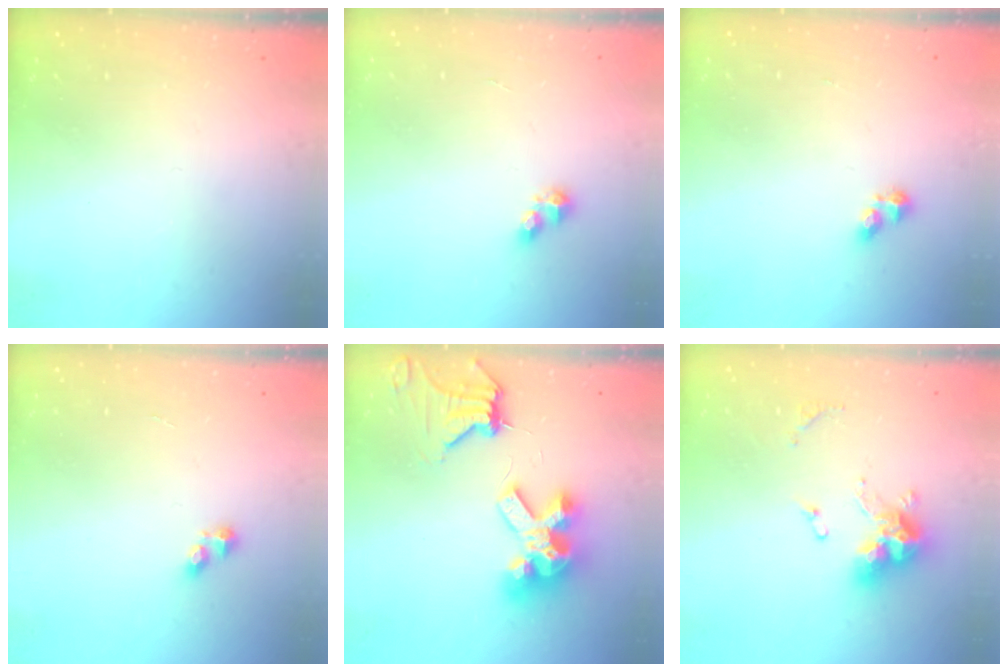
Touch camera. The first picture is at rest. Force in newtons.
{"total": 3.5, "press": 3.5, "slide": 0.5}
{"total": 3.2, "press": 3.2, "slide": 0.5}
{"total": 2.5, "press": 2.5, "slide": 0.3}
{"total": 15.0, "press": 14.9, "slide": 1.8}
{"total": 11.0, "press": 10.9, "slide": 0.8}